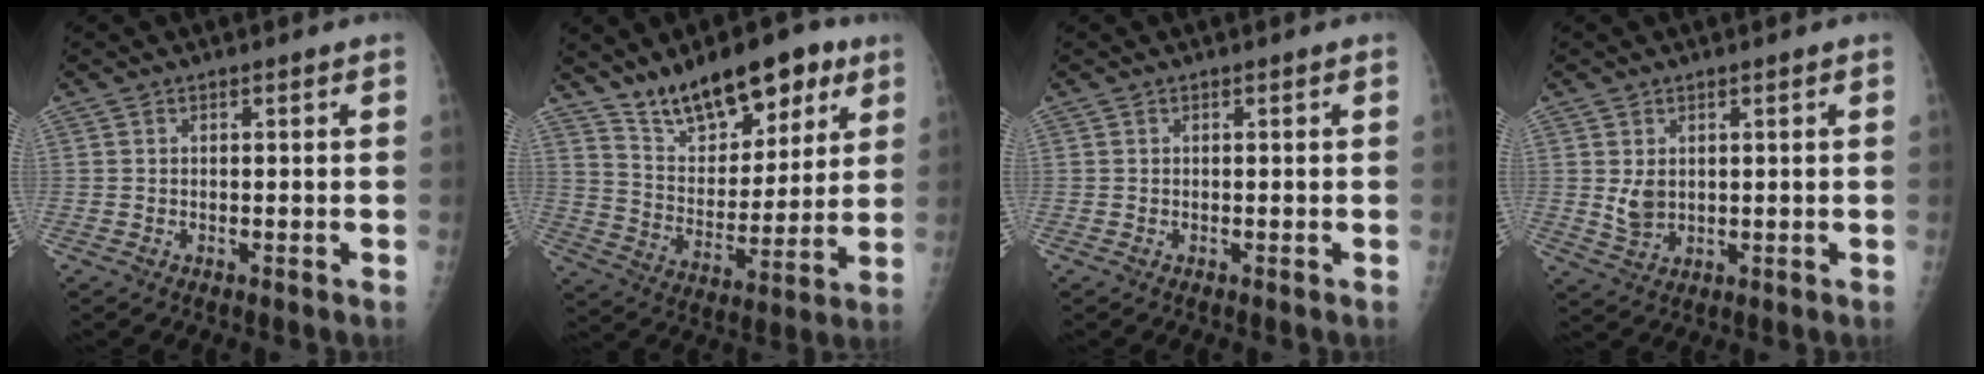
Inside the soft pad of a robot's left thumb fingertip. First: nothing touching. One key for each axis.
{"total": 17.2, "fx": 11.6, "fy": 7.8, "fz": 10.0, "tx": -0.111, "ty": -0.057, "tz": 0.201}
{"total": 0.0}
{"total": 3.6, "fx": 1.0, "fy": 2.6, "fz": 2.3, "tx": -0.034, "ty": -0.013, "tz": 0.027}